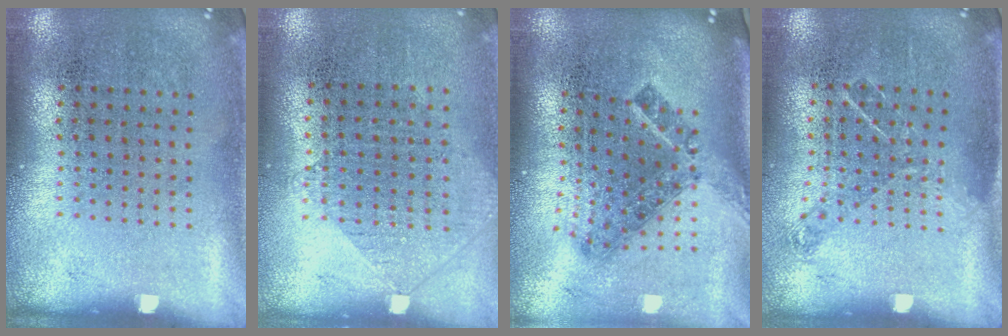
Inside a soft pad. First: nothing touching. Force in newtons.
{"total": 1.0, "press": 0.9, "slide": 0.4}
{"total": 1.5, "press": 1.1, "slide": 1.1}
{"total": 0.8, "press": 0.8, "slide": 0.2}